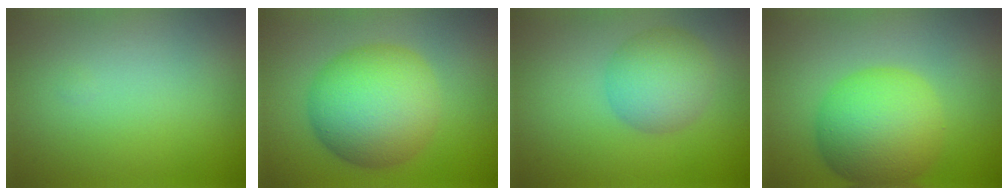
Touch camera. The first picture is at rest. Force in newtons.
{"total": 9.4, "press": 9.4, "slide": 0.1}
{"total": 4.7, "press": 4.7, "slide": 0.2}
{"total": 8.5, "press": 8.5, "slide": 0.2}